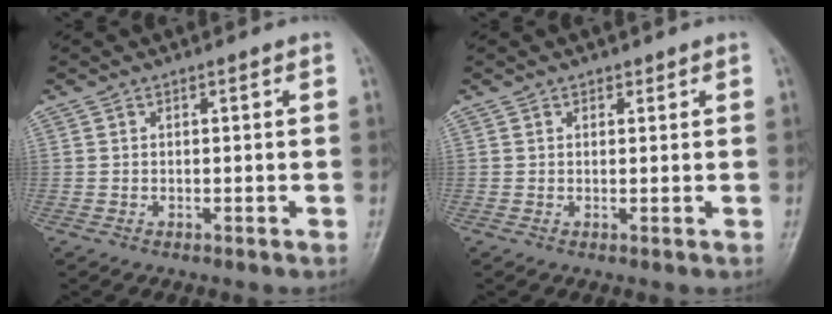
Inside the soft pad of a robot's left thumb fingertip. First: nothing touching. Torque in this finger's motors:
{"motor_torque": [-0.30, -0.05, -0.10, -0.09, -0.05]}